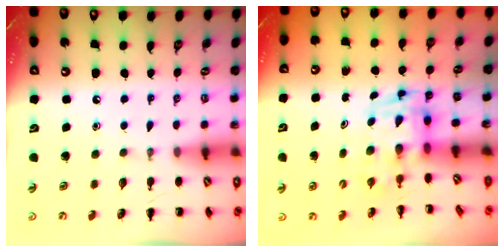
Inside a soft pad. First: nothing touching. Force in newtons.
{"total": 3.4, "press": 3.4, "slide": 0.6}